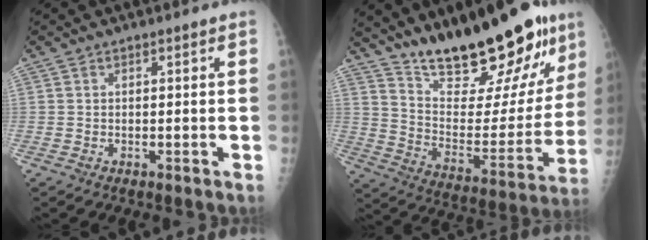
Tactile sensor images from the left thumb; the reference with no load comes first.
{"total": 26.0, "force": [19.0, 8.0, 15.8], "torque": [-0.199, -0.097, 0.299]}